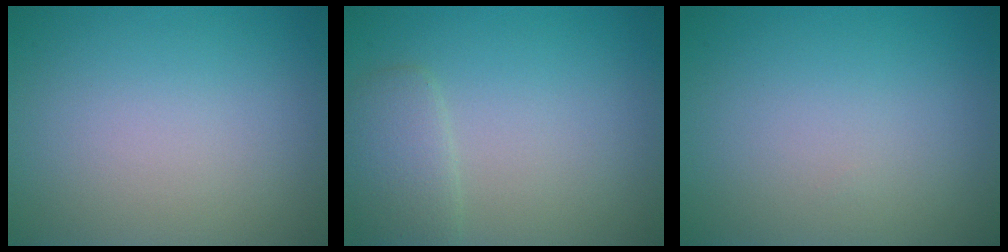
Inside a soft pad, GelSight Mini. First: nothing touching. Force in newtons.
{"total": 2.4, "press": 2.4, "slide": 0.1}
{"total": 0.0}